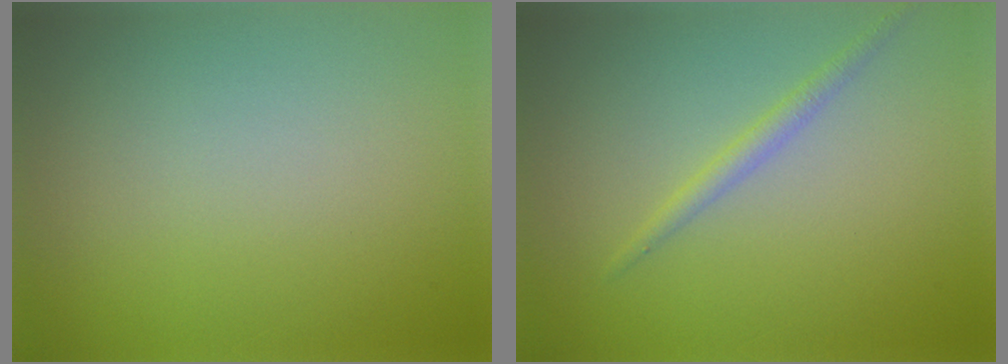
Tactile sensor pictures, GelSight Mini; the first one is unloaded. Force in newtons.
{"total": 1.5, "press": 1.5, "slide": 0.0}